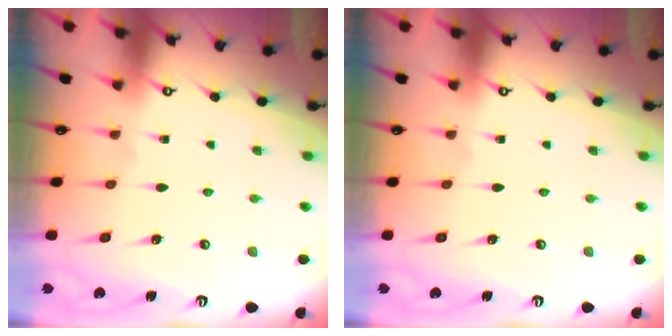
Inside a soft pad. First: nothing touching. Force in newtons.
{"total": 0.0}